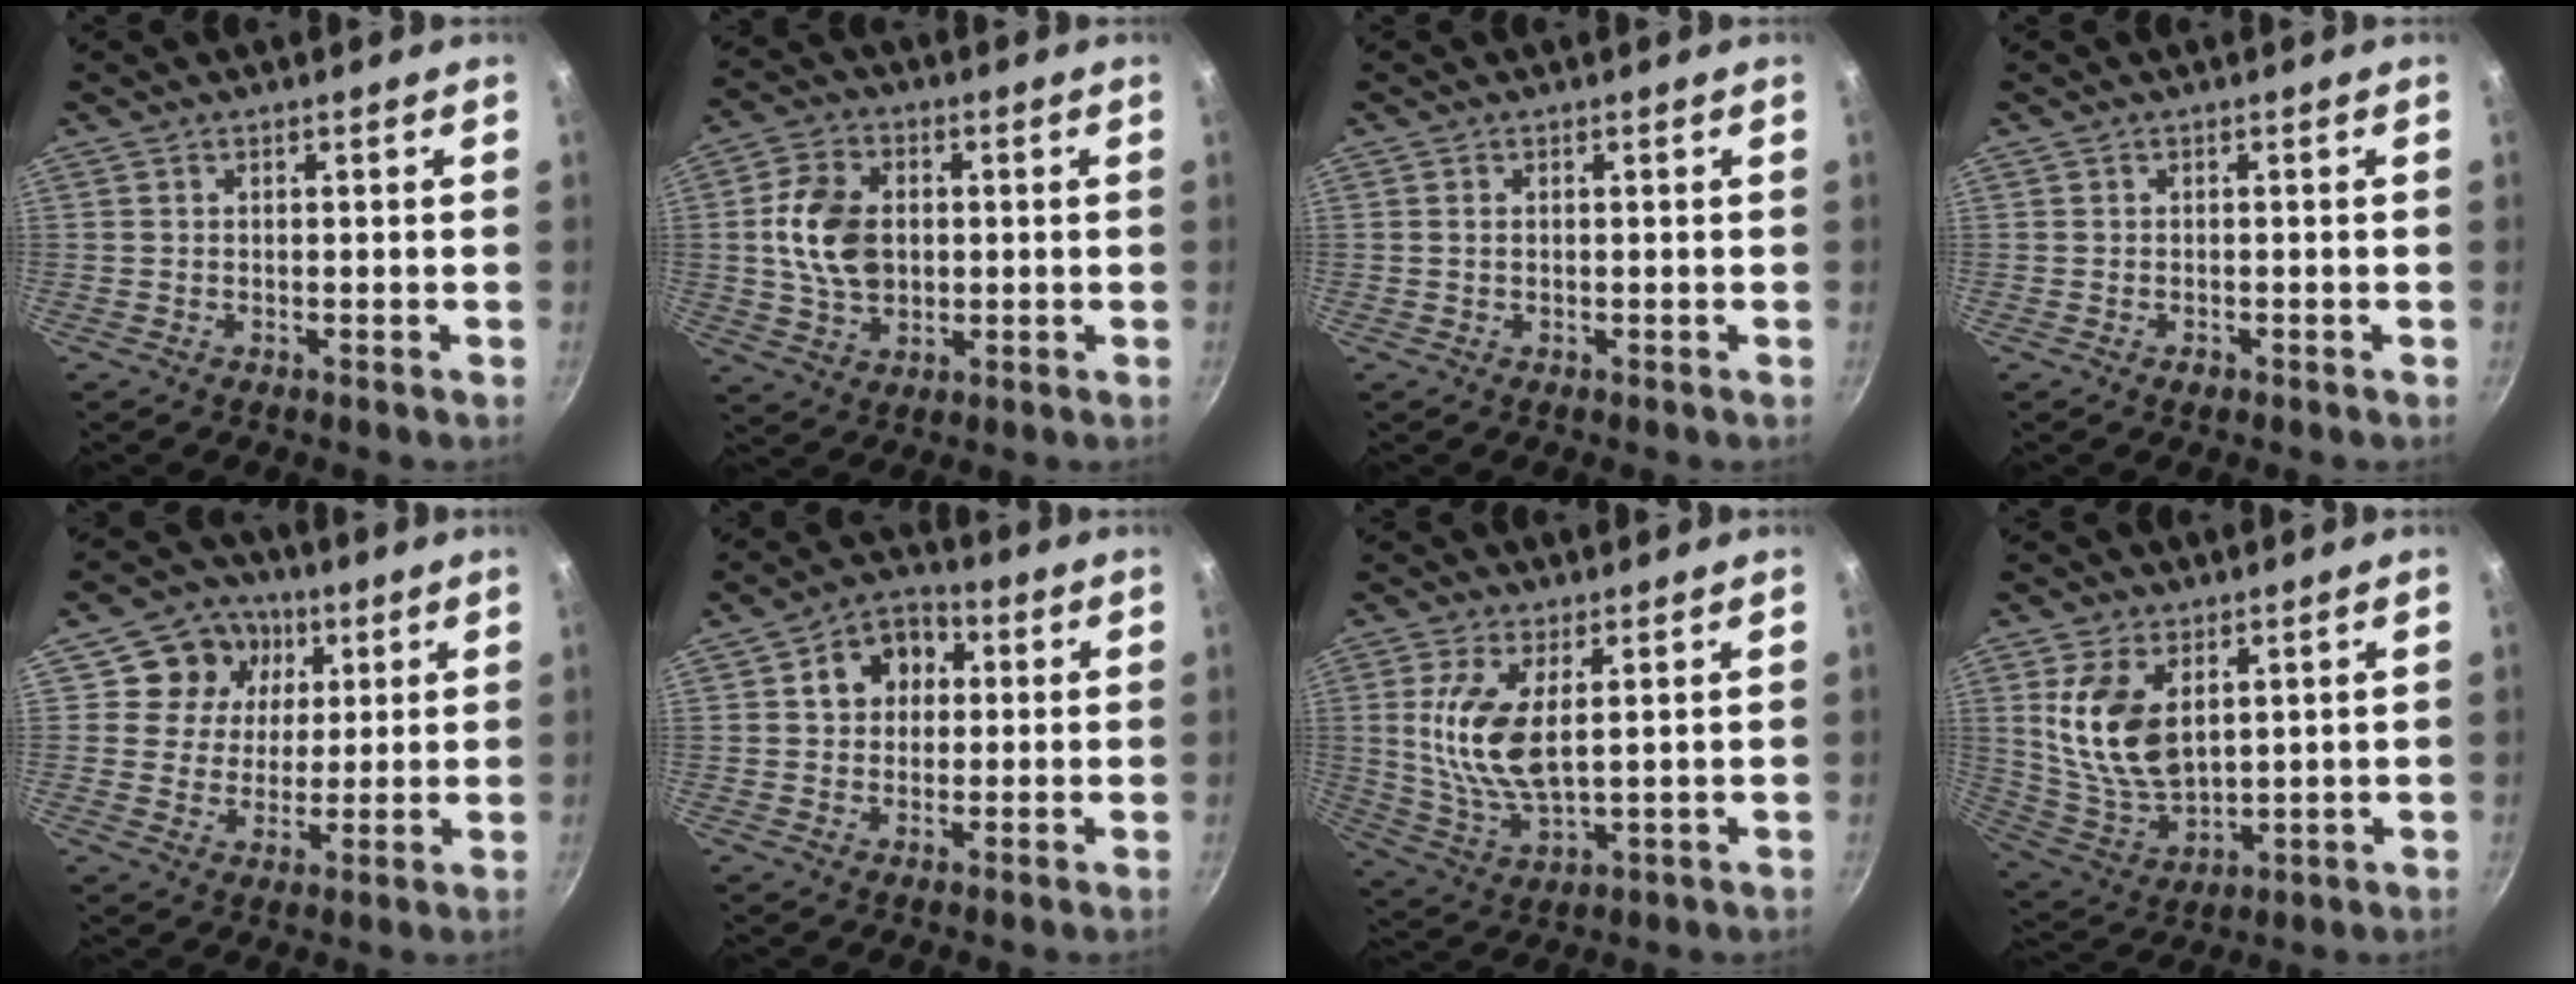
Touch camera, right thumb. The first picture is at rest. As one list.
[{"total": 11.4, "force": [0.9, 8.1, 8.0], "torque": [-0.132, 0.006, 0.015]}, {"total": 0.7, "force": [0.2, 0.4, 0.5], "torque": [-0.008, 0.001, 0.002]}, {"total": 0.9, "force": [-0.5, 0.6, 0.4], "torque": [-0.005, 0.001, -0.007]}, {"total": 10.7, "force": [3.8, 9.5, 3.4], "torque": [-0.016, -0.011, 0.052]}, {"total": 8.7, "force": [1.8, 7.2, 4.7], "torque": [-0.031, 0.015, 0.016]}, {"total": 11.1, "force": [2.6, 4.7, 9.7], "torque": [-0.201, -0.019, 0.059]}, {"total": 13.5, "force": [3.9, 7.9, 10.2], "torque": [-0.187, -0.033, 0.091]}]